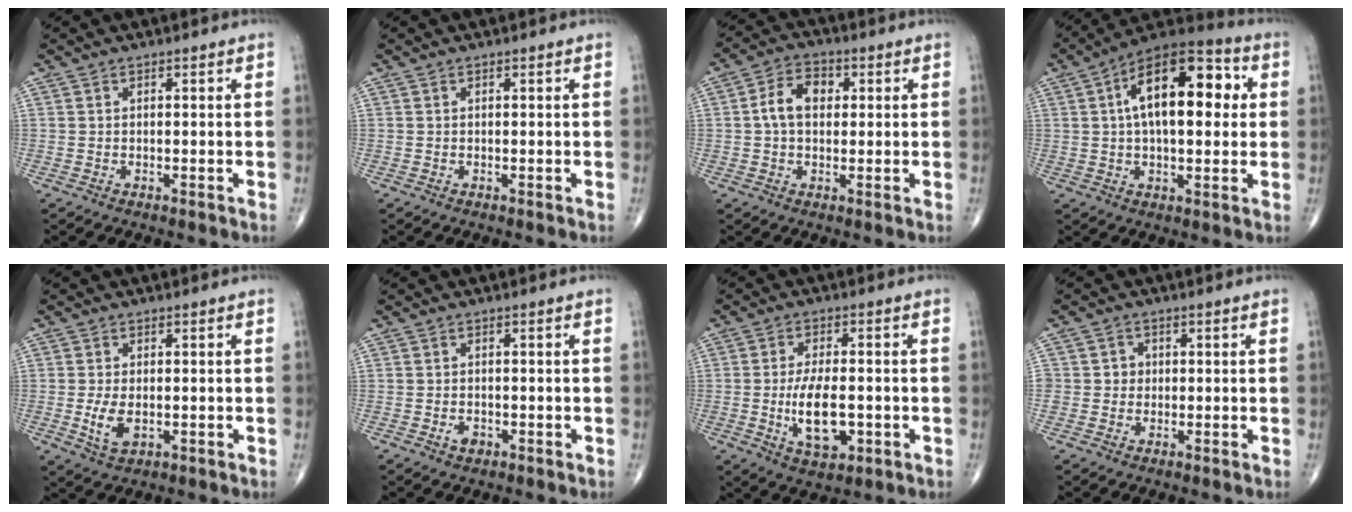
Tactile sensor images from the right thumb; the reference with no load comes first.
{"total": 0.0}
{"total": 7.1, "force": [0.9, 4.8, 5.1], "torque": [-0.083, 0.017, 0.008]}
{"total": 18.7, "force": [3.6, 9.1, 16.0], "torque": [-0.222, 0.027, 0.045]}
{"total": 4.8, "force": [-0.7, 2.6, 3.9], "torque": [-0.074, -0.009, -0.008]}
{"total": 1.7, "force": [-0.7, 1.1, 1.0], "torque": [-0.011, 0.003, -0.011]}
{"total": 9.5, "force": [-1.8, 4.4, 8.2], "torque": [-0.137, -0.001, -0.026]}
{"total": 2.8, "force": [0.1, 2.7, 0.8], "torque": [0.011, 0.008, -0.001]}